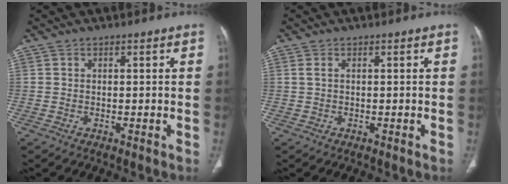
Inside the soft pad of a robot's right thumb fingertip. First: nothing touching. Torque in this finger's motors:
{"motor_torque": [-0.11, 0.15, 0.23, 0.16, 0.05]}